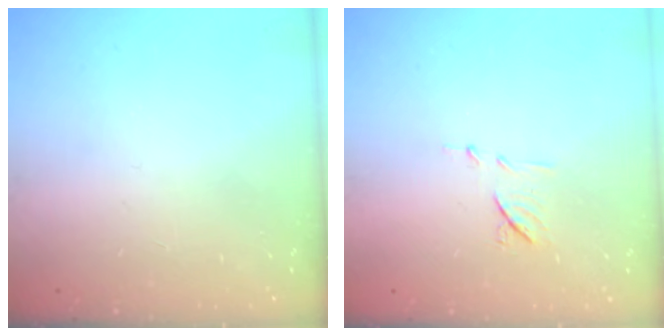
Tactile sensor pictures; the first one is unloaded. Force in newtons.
{"total": 7.0, "press": 7.0, "slide": 0.6}